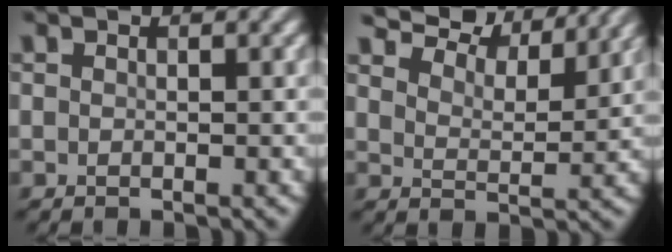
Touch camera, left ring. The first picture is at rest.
{"total": 8.5, "force": [7.6, 2.0, 3.2], "torque": [-0.064, -0.002, 0.108]}